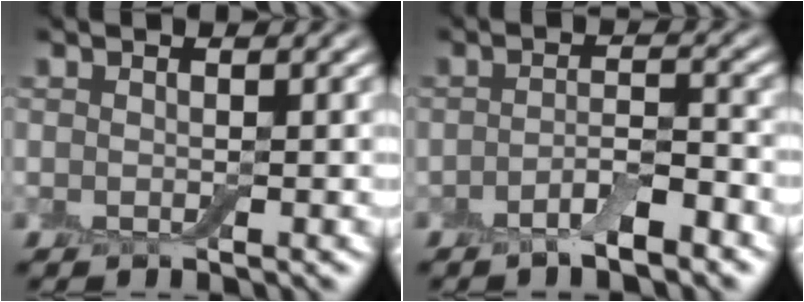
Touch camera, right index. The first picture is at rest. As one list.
[{"total": 3.0, "force": [-1.9, 0.8, 2.2], "torque": [-0.038, 0.005, -0.038]}]